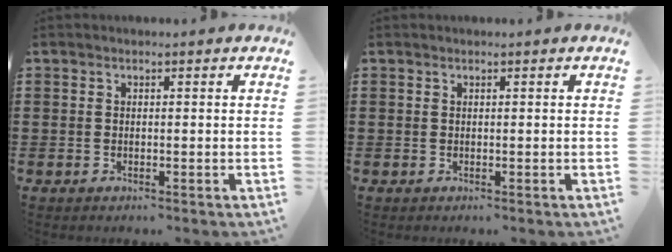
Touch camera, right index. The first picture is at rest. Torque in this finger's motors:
{"motor_torque": [0.95, 0.90, 0.06, 0.02]}